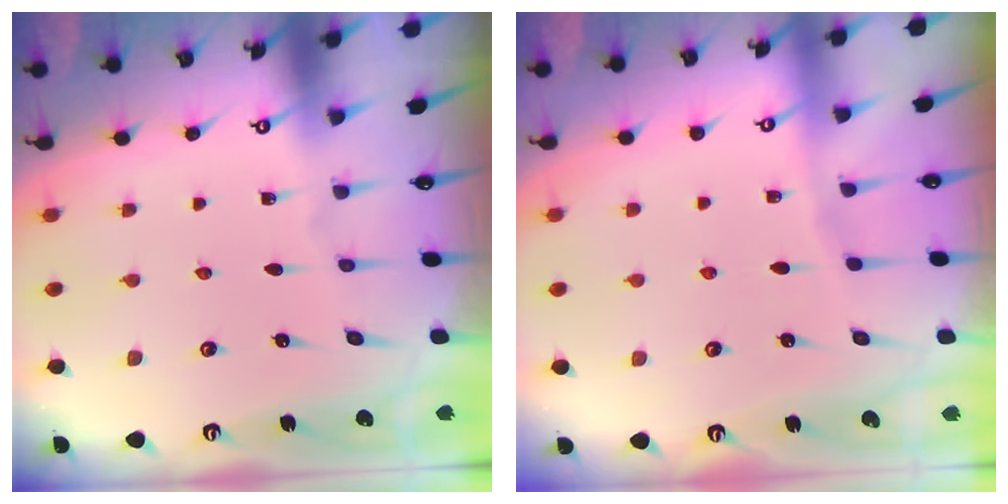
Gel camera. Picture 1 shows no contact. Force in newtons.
{"total": 3.0, "press": 2.9, "slide": 0.6}